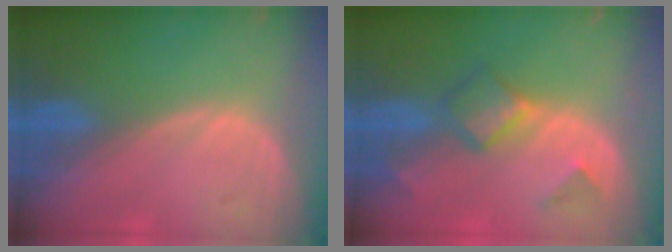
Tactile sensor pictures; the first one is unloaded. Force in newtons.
{"total": 4.9, "press": 4.8, "slide": 0.9}